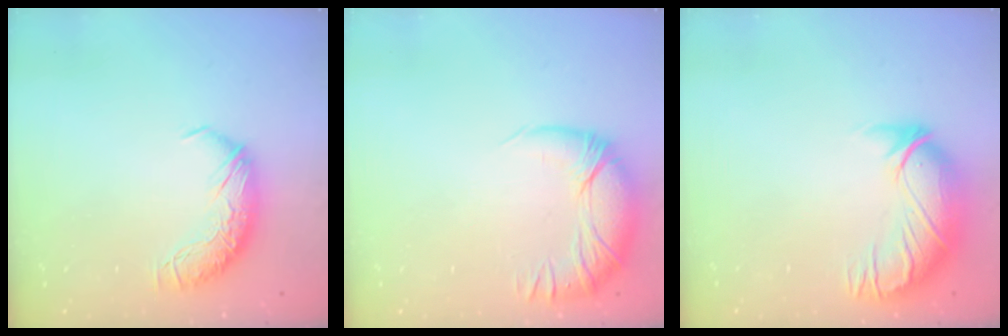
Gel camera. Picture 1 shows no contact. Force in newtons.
{"total": 3.5, "press": 0.1, "slide": 3.5}
{"total": 2.9, "press": 0.4, "slide": 2.9}